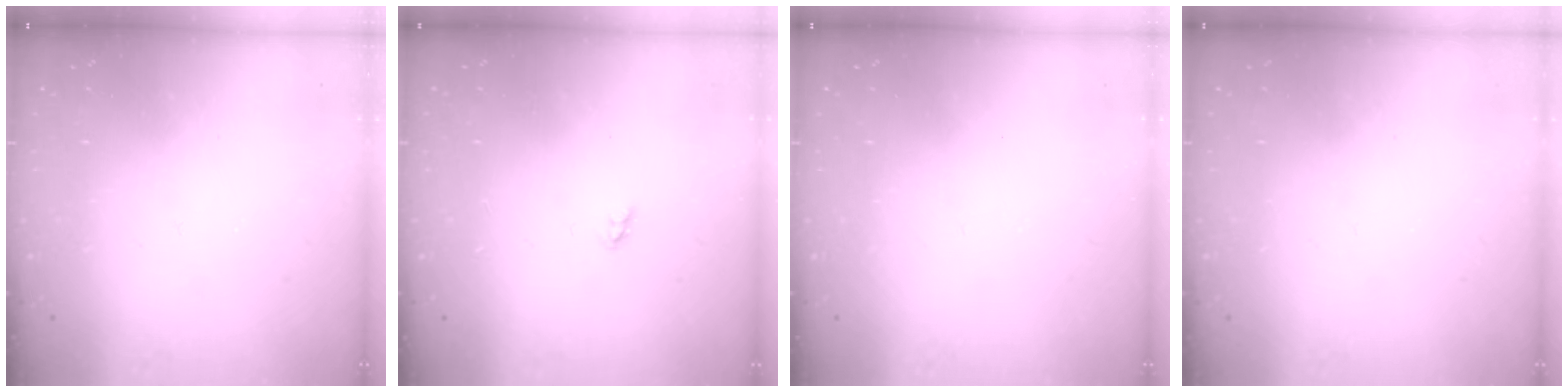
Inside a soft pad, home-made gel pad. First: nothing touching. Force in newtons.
{"total": 2.5, "press": 2.5, "slide": 0.3}
{"total": 0.0}
{"total": 0.0}